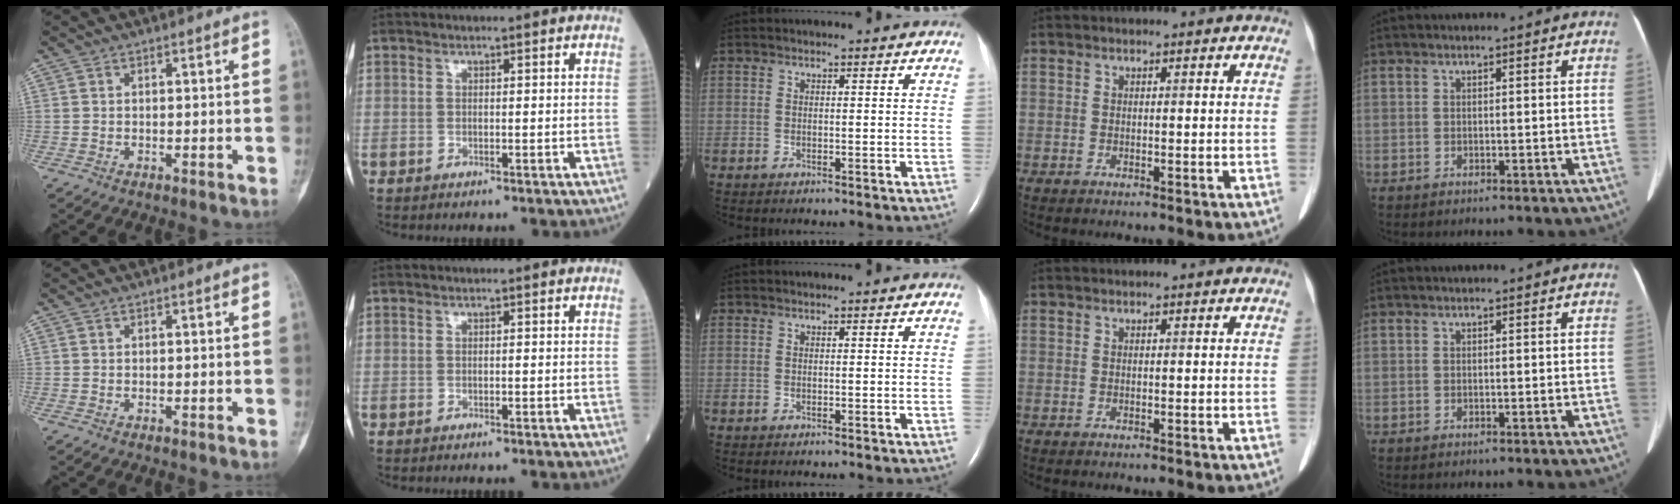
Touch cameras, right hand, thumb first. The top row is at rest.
{}